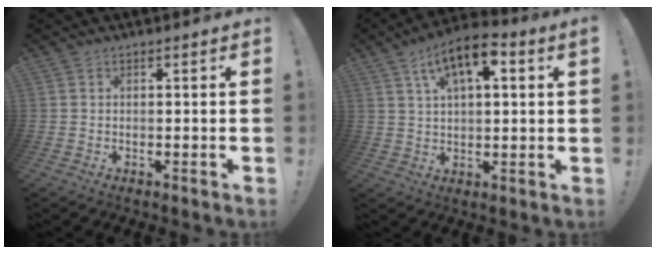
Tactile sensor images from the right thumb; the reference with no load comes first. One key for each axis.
{"total": 10.1, "fx": 4.2, "fy": 4.3, "fz": 8.1, "tx": -0.125, "ty": -0.008, "tz": 0.074}